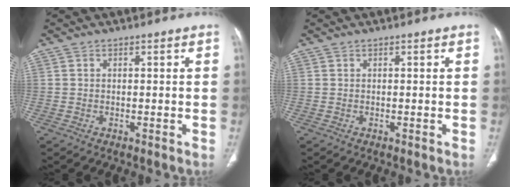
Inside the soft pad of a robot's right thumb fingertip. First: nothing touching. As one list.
[{"total": 0.0}]